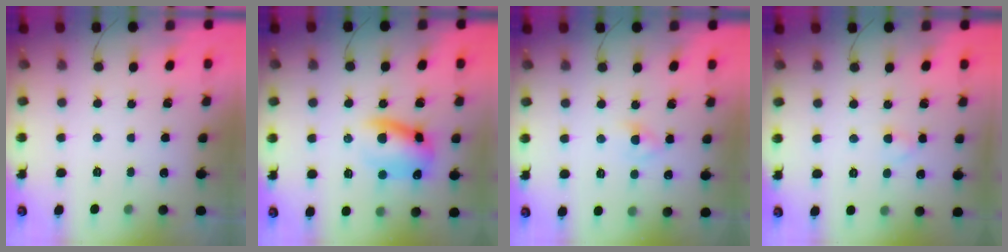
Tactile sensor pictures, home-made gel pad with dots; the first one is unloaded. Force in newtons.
{"total": 11.4, "press": 11.3, "slide": 1.6}
{"total": 1.9, "press": 1.7, "slide": 0.8}
{"total": 1.9, "press": 1.7, "slide": 0.9}